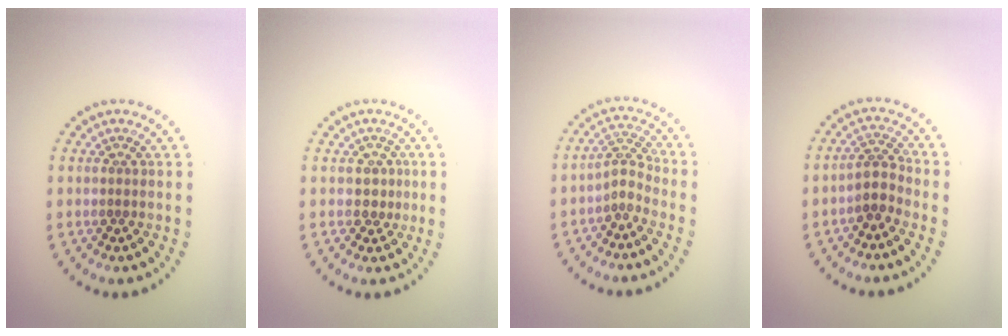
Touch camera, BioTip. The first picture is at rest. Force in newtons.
{"total": 1.6, "press": 1.3, "slide": 1.0}
{"total": 2.1, "press": 1.4, "slide": 1.6}
{"total": 2.3, "press": 1.8, "slide": 1.3}